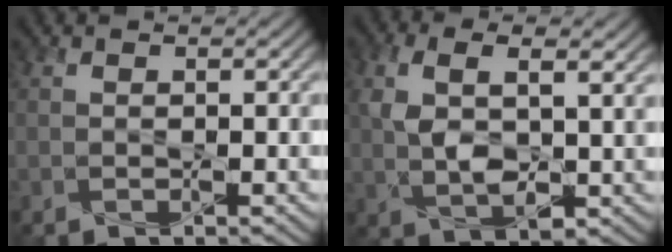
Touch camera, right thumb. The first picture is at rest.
{"total": 7.3, "force": [1.7, 3.7, 6.1], "torque": [-0.131, -0.001, 0.029]}